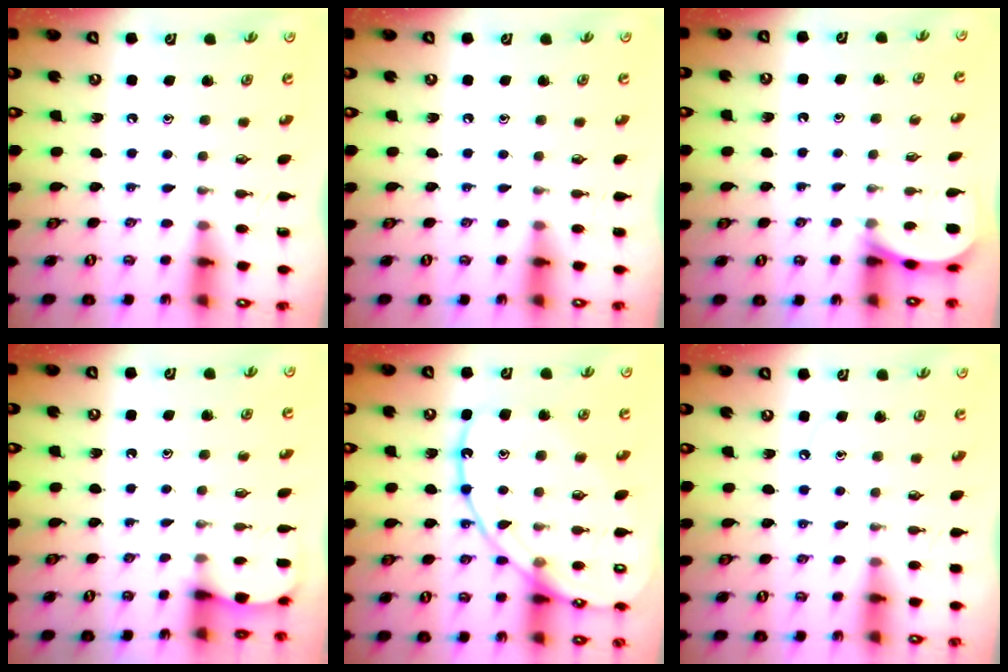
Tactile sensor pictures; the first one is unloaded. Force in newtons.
{"total": 0.0}
{"total": 2.5, "press": 2.5, "slide": 0.3}
{"total": 1.8, "press": 1.7, "slide": 0.2}
{"total": 14.8, "press": 14.7, "slide": 1.4}
{"total": 3.6, "press": 3.5, "slide": 0.6}